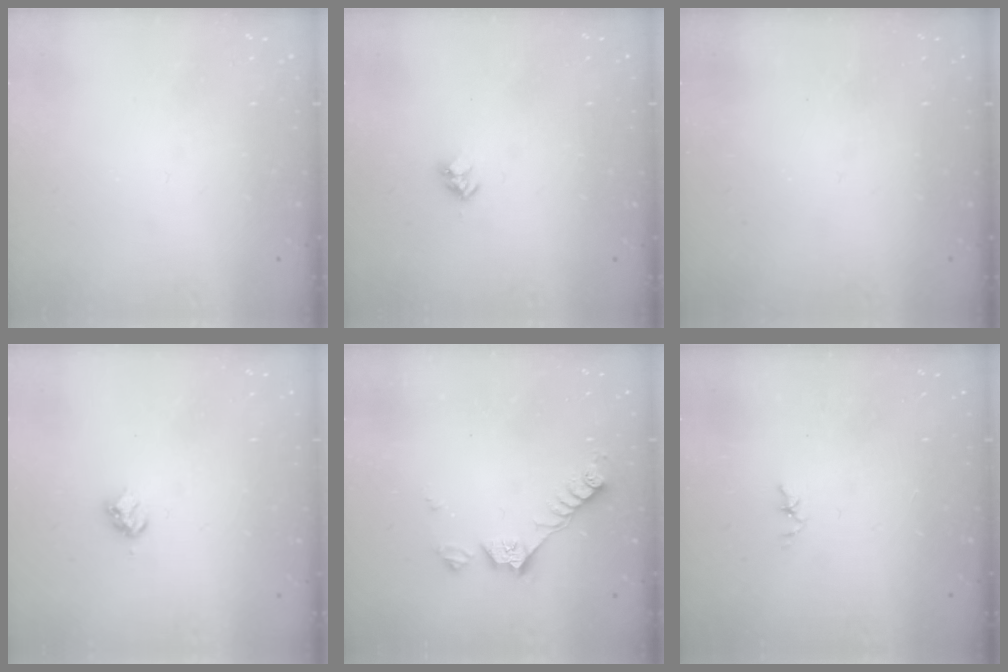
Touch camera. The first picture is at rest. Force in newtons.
{"total": 2.8, "press": 2.8, "slide": 0.4}
{"total": 0.0}
{"total": 3.2, "press": 3.2, "slide": 0.4}
{"total": 8.5, "press": 8.5, "slide": 0.5}
{"total": 1.8, "press": 1.7, "slide": 0.3}